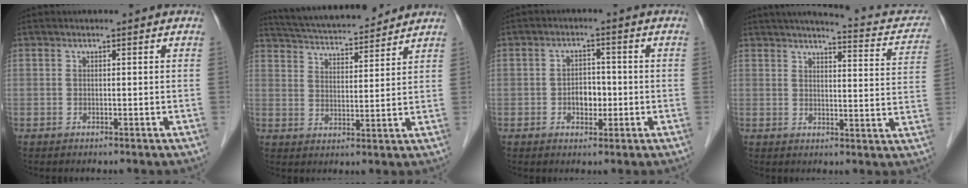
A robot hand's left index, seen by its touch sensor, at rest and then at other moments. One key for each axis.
{"total": 13.7, "fx": 12.7, "fy": 1.9, "fz": 4.8, "tx": -0.088, "ty": 0.020, "tz": 0.200}
{"total": 3.6, "fx": -1.0, "fy": 2.4, "fz": 2.6, "tx": -0.041, "ty": 0.004, "tz": -0.015}
{"total": 14.0, "fx": 11.5, "fy": 3.4, "fz": 7.2, "tx": -0.076, "ty": 0.001, "tz": 0.114}